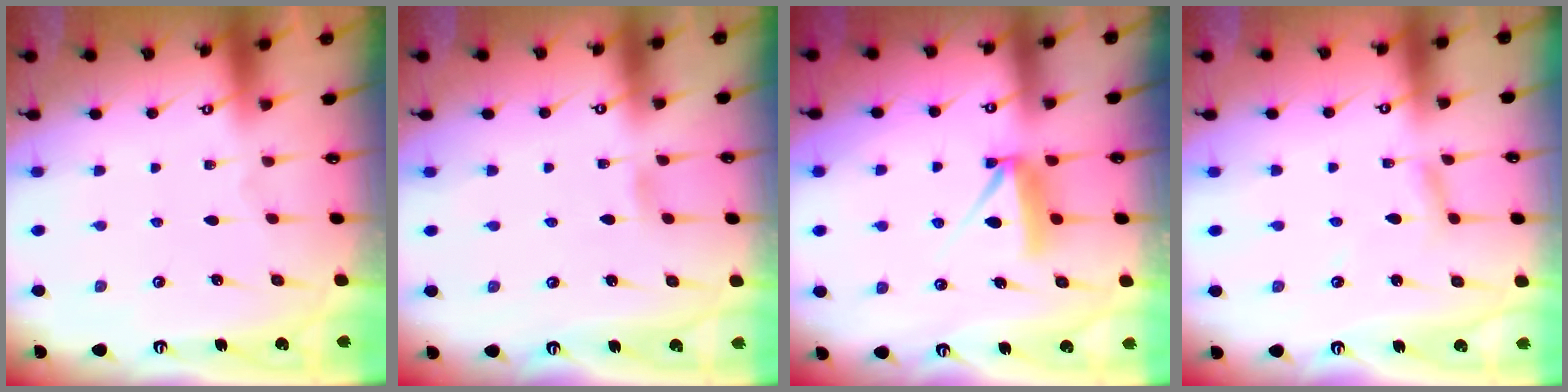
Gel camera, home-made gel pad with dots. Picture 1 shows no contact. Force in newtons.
{"total": 2.5, "press": 2.5, "slide": 0.3}
{"total": 7.7, "press": 7.6, "slide": 0.4}
{"total": 2.7, "press": 2.7, "slide": 0.2}